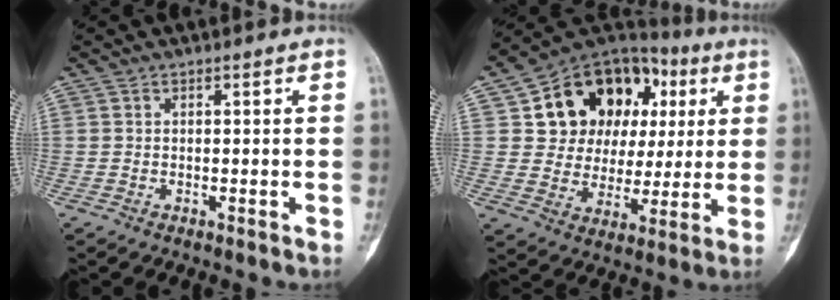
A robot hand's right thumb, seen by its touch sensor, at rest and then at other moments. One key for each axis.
{"total": 19.9, "fx": 5.8, "fy": 15.4, "fz": 11.2, "tx": -0.111, "ty": 0.028, "tz": 0.104}